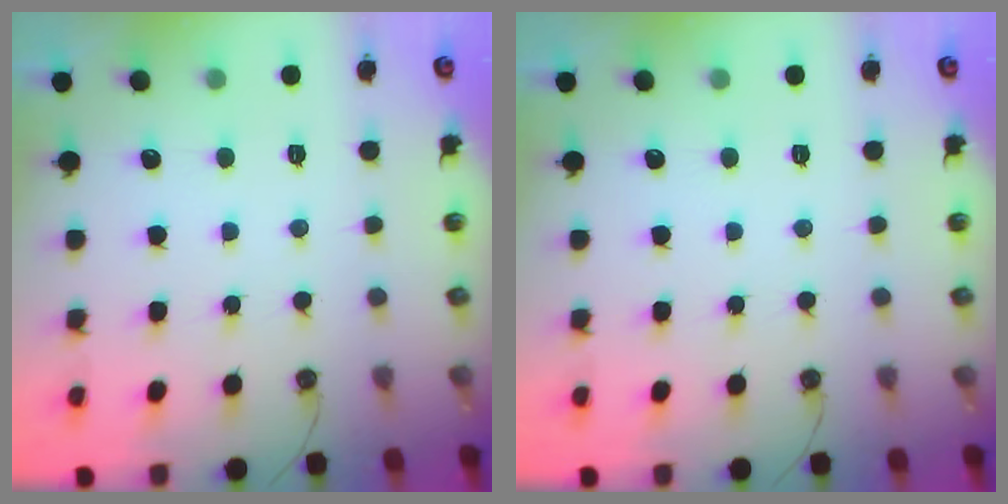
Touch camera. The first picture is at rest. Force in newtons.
{"total": 0.0}